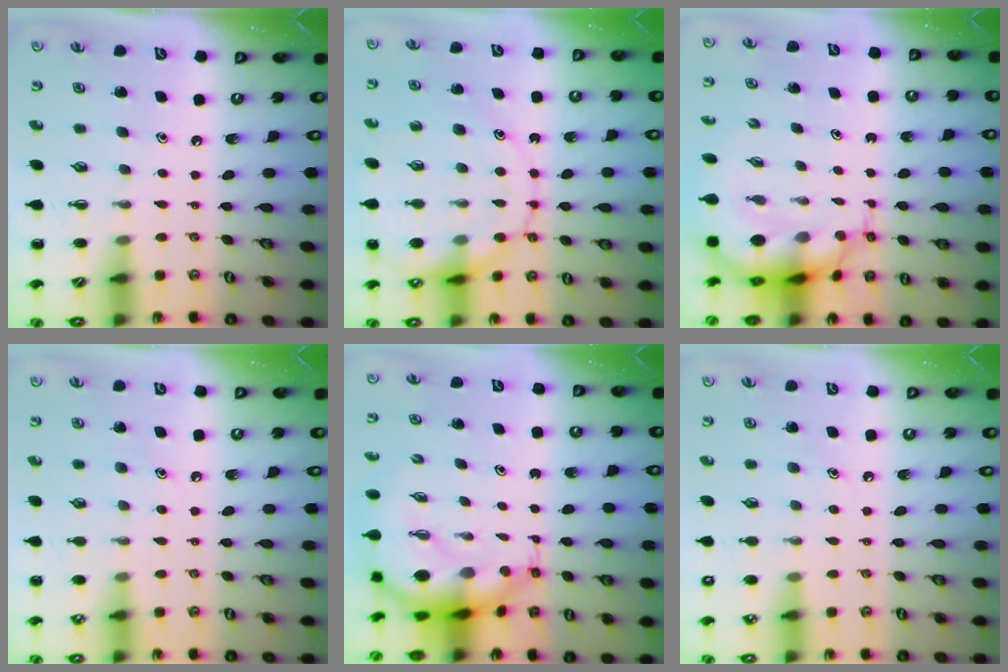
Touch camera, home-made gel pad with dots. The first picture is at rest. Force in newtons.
{"total": 17.0, "press": 16.8, "slide": 2.8}
{"total": 8.0, "press": 7.7, "slide": 2.0}
{"total": 6.0, "press": 5.7, "slide": 1.6}
{"total": 7.2, "press": 7.0, "slide": 1.9}
{"total": 6.4, "press": 6.2, "slide": 1.8}